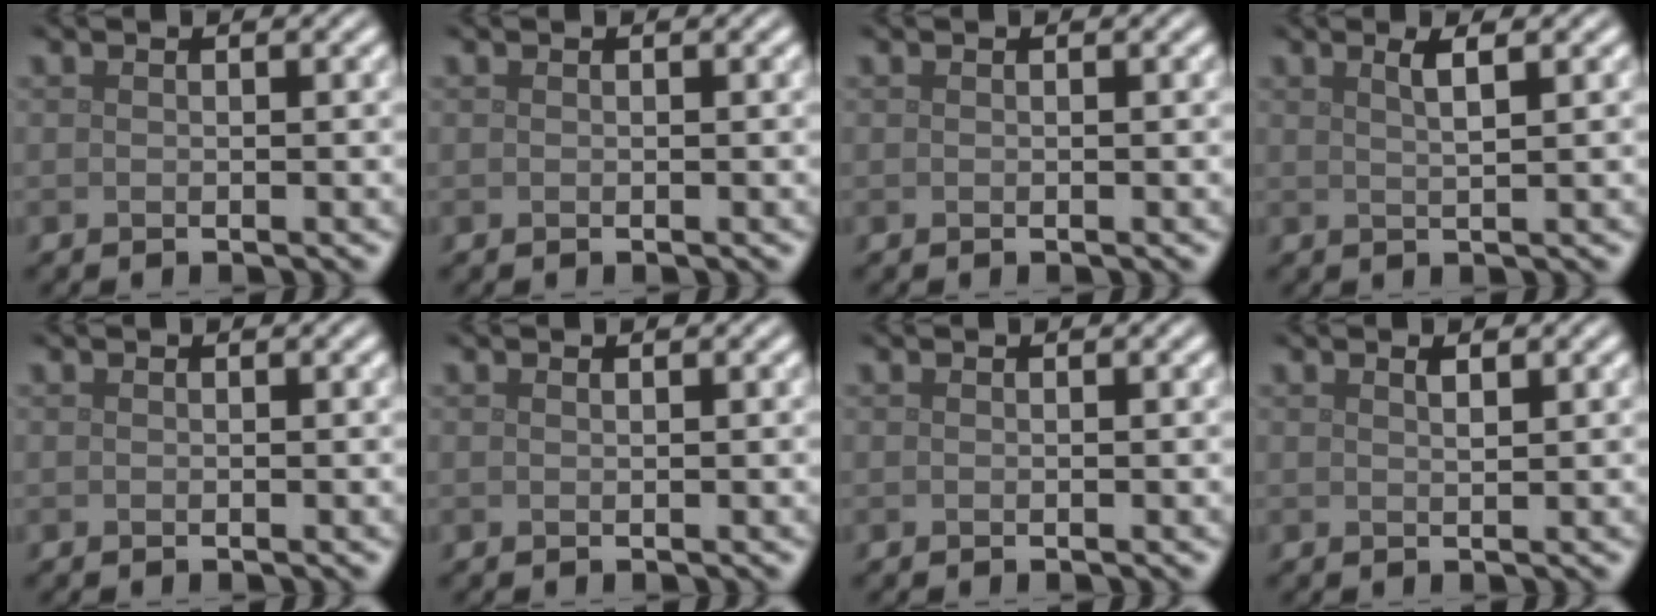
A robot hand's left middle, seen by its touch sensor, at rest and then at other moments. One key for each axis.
{"total": 0.0}
{"total": 0.0}
{"total": 2.1, "fx": 1.0, "fy": 0.6, "fz": 1.7, "tx": -0.021, "ty": 0.005, "tz": 0.011}
{"total": 0.0}
{"total": 0.0}
{"total": 0.0}
{"total": 1.0, "fx": 0.7, "fy": 0.2, "fz": 0.7, "tx": -0.011, "ty": 0.000, "tz": 0.010}